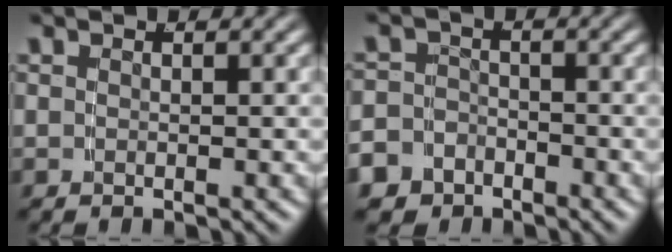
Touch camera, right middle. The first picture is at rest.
{"total": 6.1, "force": [-3.6, 4.8, 1.1], "torque": [-0.029, -0.023, -0.065]}